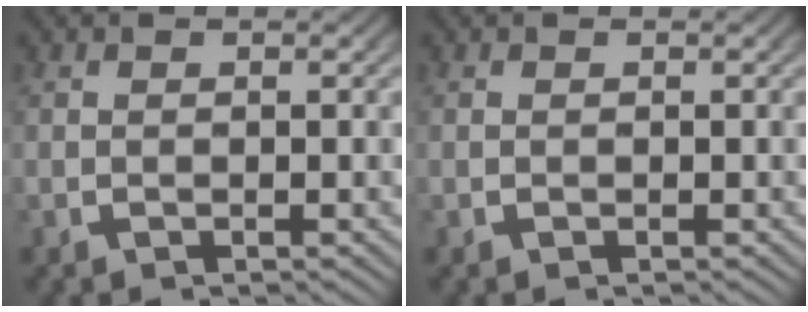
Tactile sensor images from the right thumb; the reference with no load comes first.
{"total": 0.0}